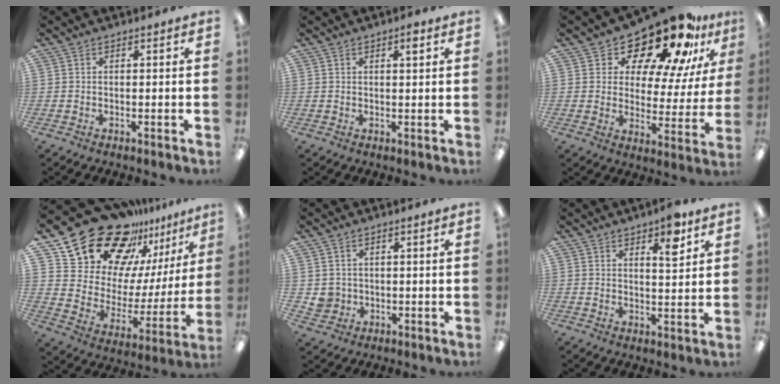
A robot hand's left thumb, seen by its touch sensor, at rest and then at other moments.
{"total": 2.3, "force": [1.3, 0.7, 1.7], "torque": [-0.021, -0.004, 0.019]}
{"total": 19.0, "force": [15.4, 6.4, 9.1], "torque": [-0.144, -0.118, 0.258]}
{"total": 22.0, "force": [17.9, 11.0, 6.7], "torque": [-0.123, -0.131, 0.327]}
{"total": 3.2, "force": [0.5, 3.1, 0.4], "torque": [-0.013, 0.006, 0.011]}
{"total": 6.8, "force": [4.4, 2.3, 4.6], "torque": [-0.052, -0.024, 0.068]}